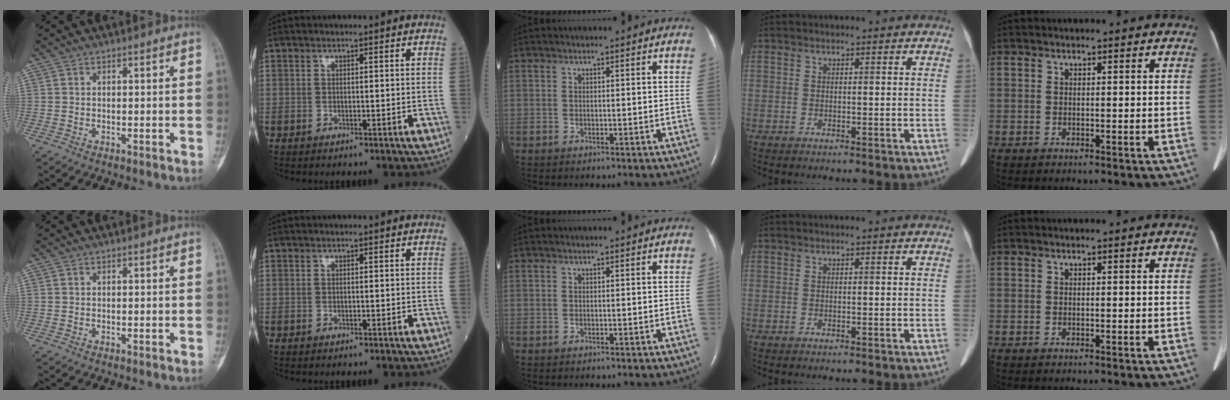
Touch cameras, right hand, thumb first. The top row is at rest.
{}